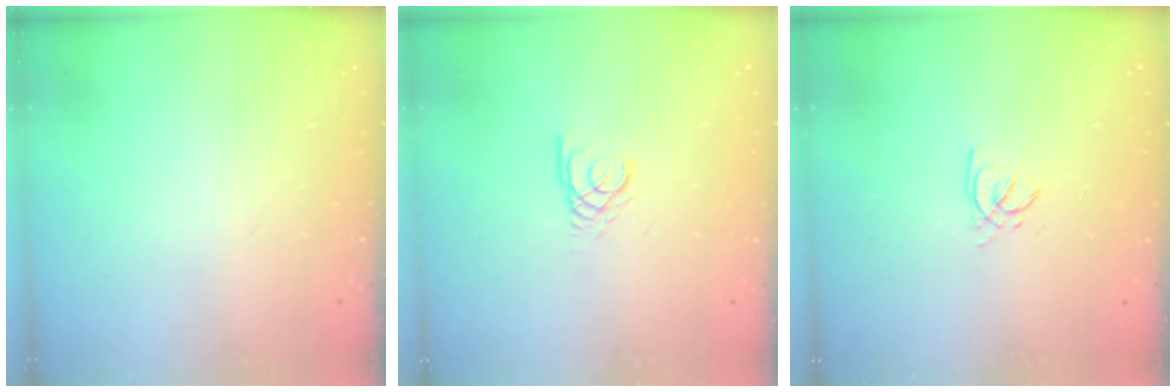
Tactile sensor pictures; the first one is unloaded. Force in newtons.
{"total": 2.6, "press": 2.6, "slide": 0.1}
{"total": 2.0, "press": 2.0, "slide": 0.4}